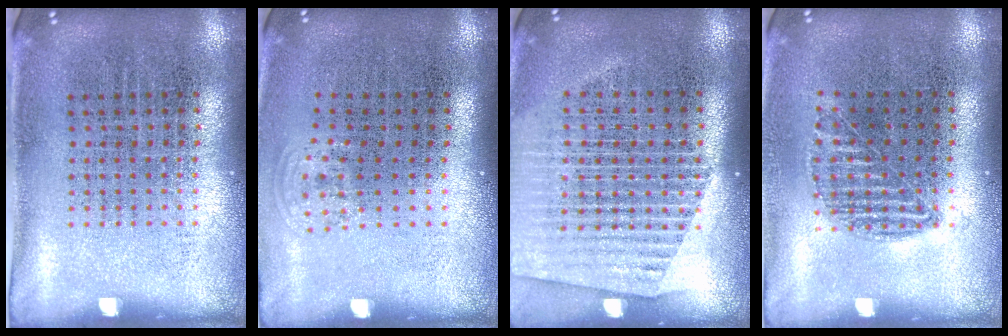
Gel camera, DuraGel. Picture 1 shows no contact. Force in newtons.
{"total": 0.8, "press": 0.6, "slide": 0.5}
{"total": 1.6, "press": 1.5, "slide": 0.5}
{"total": 0.9, "press": 0.9, "slide": 0.4}